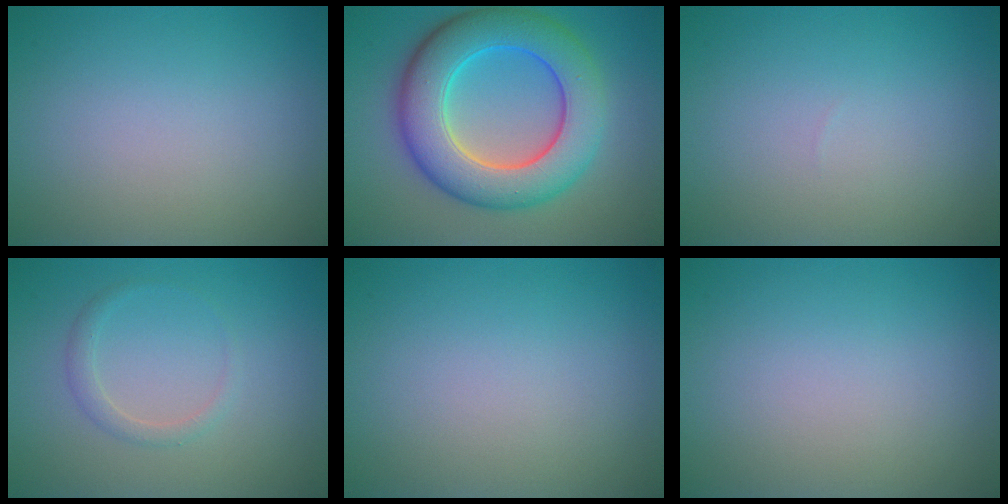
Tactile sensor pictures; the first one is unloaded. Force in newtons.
{"total": 9.8, "press": 9.8, "slide": 0.2}
{"total": 0.0}
{"total": 1.3, "press": 1.3, "slide": 0.1}
{"total": 0.0}
{"total": 0.0}